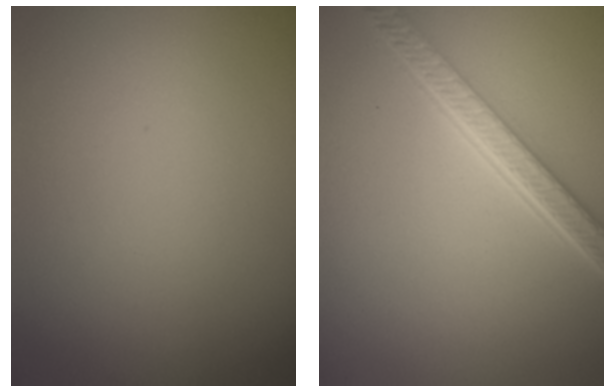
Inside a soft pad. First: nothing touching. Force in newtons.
{"total": 5.0, "press": 3.7, "slide": 3.4}